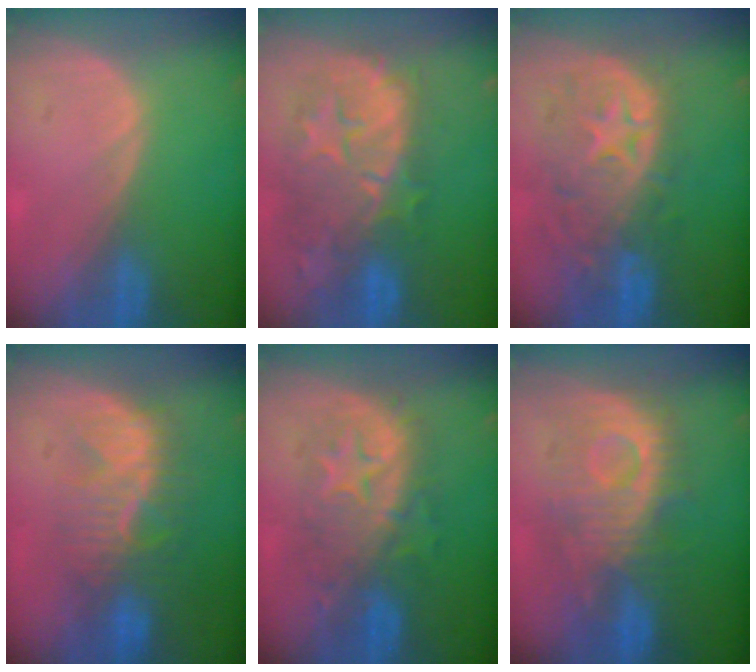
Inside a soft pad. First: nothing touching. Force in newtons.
{"total": 11.4, "press": 10.5, "slide": 4.5}
{"total": 11.2, "press": 9.8, "slide": 5.3}
{"total": 9.1, "press": 8.4, "slide": 3.5}
{"total": 8.4, "press": 8.4, "slide": 0.2}
{"total": 9.9, "press": 9.8, "slide": 1.8}